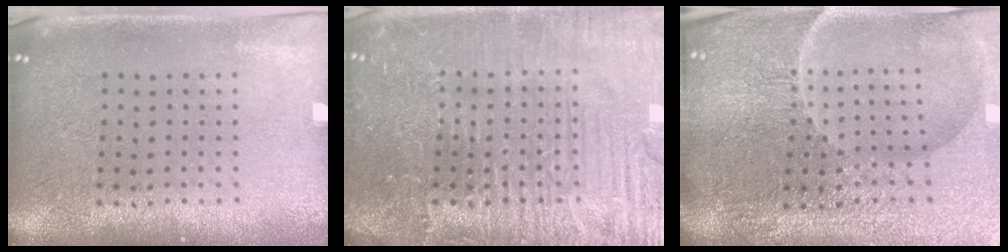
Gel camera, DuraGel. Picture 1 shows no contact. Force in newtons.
{"total": 7.6, "press": 7.6, "slide": 1.0}
{"total": 5.2, "press": 5.0, "slide": 1.5}